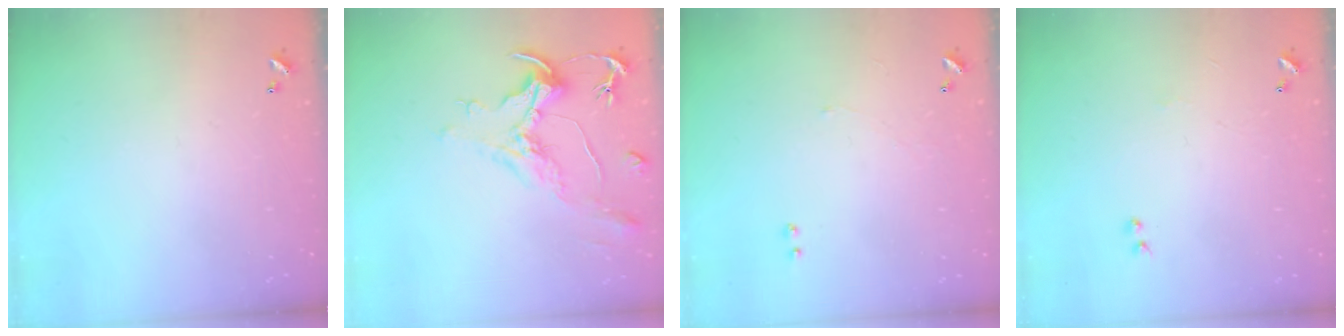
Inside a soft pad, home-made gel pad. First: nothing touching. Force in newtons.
{"total": 2.2, "press": 1.7, "slide": 1.3}
{"total": 1.2, "press": 1.0, "slide": 0.6}
{"total": 0.9, "press": 0.8, "slide": 0.5}